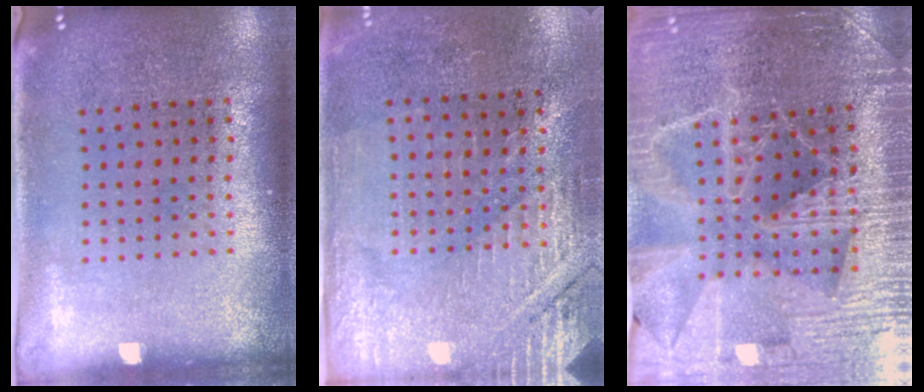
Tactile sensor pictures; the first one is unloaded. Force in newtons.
{"total": 2.8, "press": 2.7, "slide": 0.8}
{"total": 4.0, "press": 3.8, "slide": 1.1}